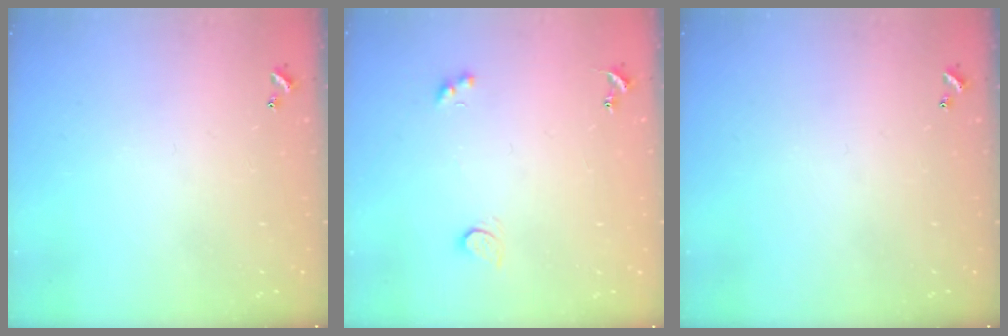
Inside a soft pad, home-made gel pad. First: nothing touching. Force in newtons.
{"total": 2.8, "press": 2.8, "slide": 0.5}
{"total": 0.0}